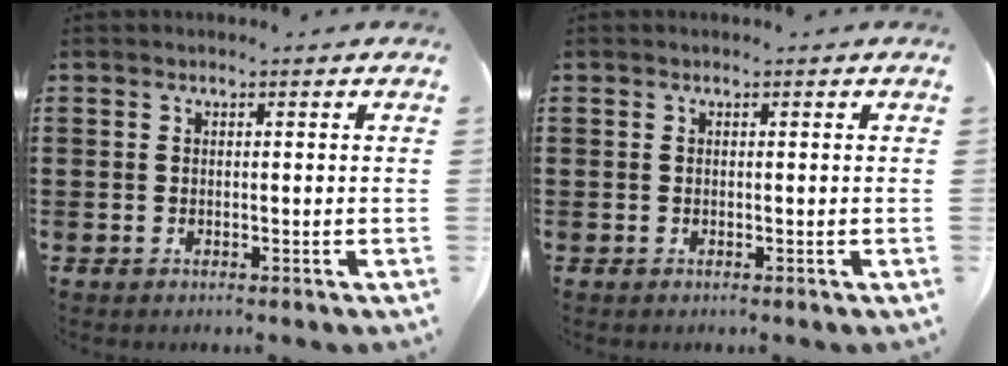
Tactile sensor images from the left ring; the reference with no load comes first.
{"total": 0.0}